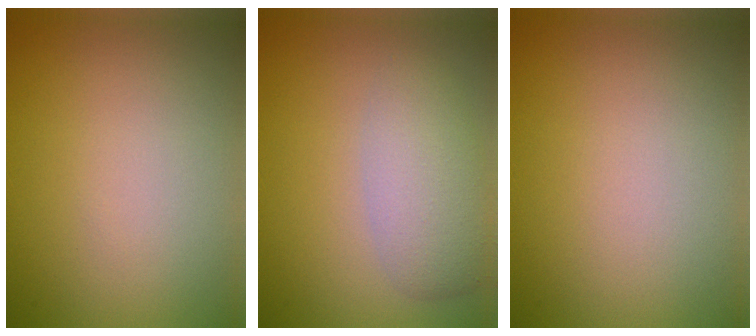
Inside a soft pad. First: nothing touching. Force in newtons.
{"total": 3.7, "press": 3.7, "slide": 0.2}
{"total": 0.0}